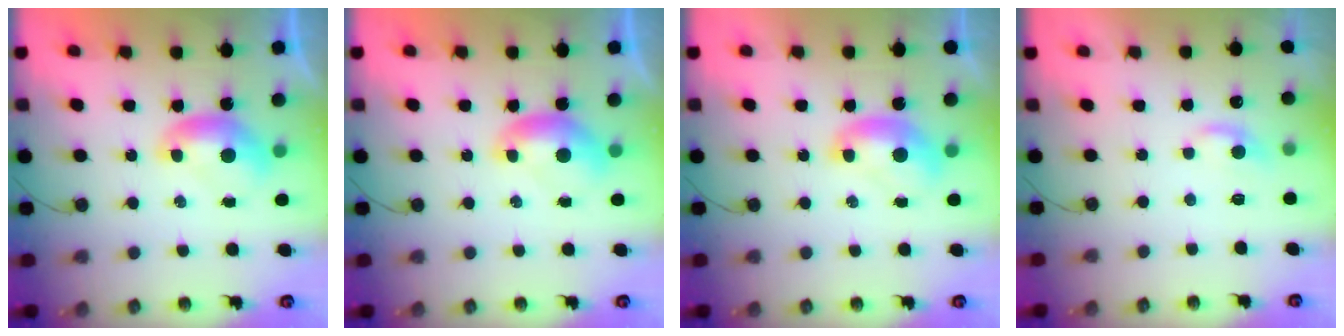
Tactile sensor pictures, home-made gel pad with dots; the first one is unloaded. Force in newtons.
{"total": 0.0}
{"total": 1.1, "press": 1.1, "slide": 0.0}
{"total": 0.9, "press": 0.5, "slide": 0.7}